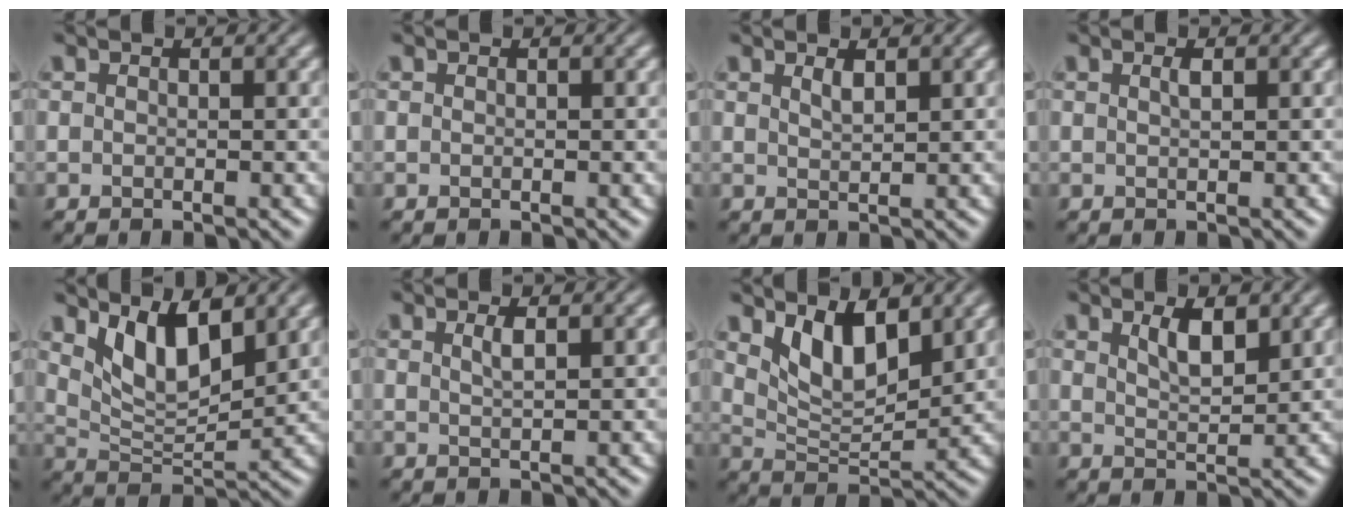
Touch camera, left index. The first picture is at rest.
{"total": 0.0}
{"total": 1.2, "force": [0.9, 0.3, 0.7], "torque": [-0.013, 0.000, 0.016]}
{"total": 0.8, "force": [0.4, 0.2, 0.7], "torque": [-0.012, 0.002, 0.006]}
{"total": 6.2, "force": [3.4, 2.5, 4.5], "torque": [-0.089, -0.013, 0.062]}
{"total": 1.3, "force": [0.6, 0.3, 1.0], "torque": [-0.015, 0.003, 0.009]}
{"total": 5.5, "force": [3.1, 2.4, 3.9], "torque": [-0.080, -0.014, 0.055]}
{"total": 2.7, "force": [1.6, 0.8, 2.0], "torque": [-0.035, -0.002, 0.029]}